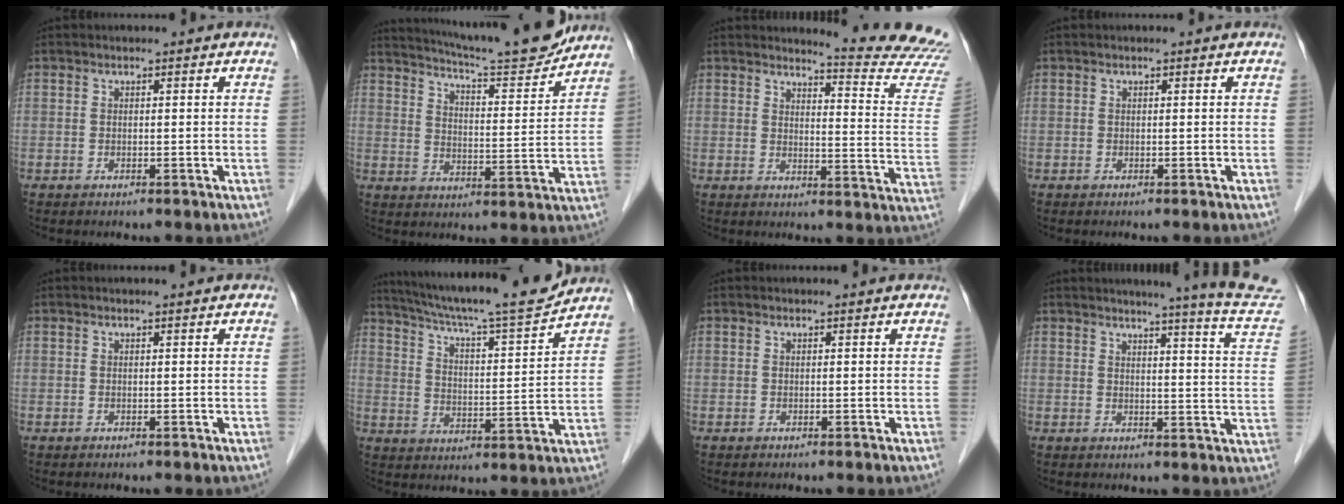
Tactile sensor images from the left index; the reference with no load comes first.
{"total": 15.7, "force": [14.6, 0.1, 5.9], "torque": [-0.099, -0.021, 0.208]}
{"total": 13.9, "force": [13.7, -1.7, 1.1], "torque": [-0.008, -0.140, 0.138]}
{"total": 0.0}
{"total": 0.7, "force": [0.6, -0.1, 0.2], "torque": [-0.009, 0.002, 0.010]}
{"total": 17.8, "force": [16.2, -0.3, 7.4], "torque": [-0.128, -0.015, 0.243]}
{"total": 1.0, "force": [1.0, 0.1, 0.1], "torque": [-0.010, 0.004, 0.008]}
{"total": 16.1, "force": [15.2, -1.8, 5.0], "torque": [-0.066, -0.103, 0.154]}